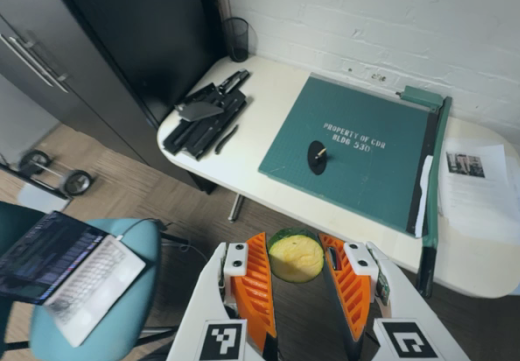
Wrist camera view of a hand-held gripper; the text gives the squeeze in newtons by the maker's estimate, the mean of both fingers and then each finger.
{"total": 9.6, "left": 9.3, "right": 10.0}